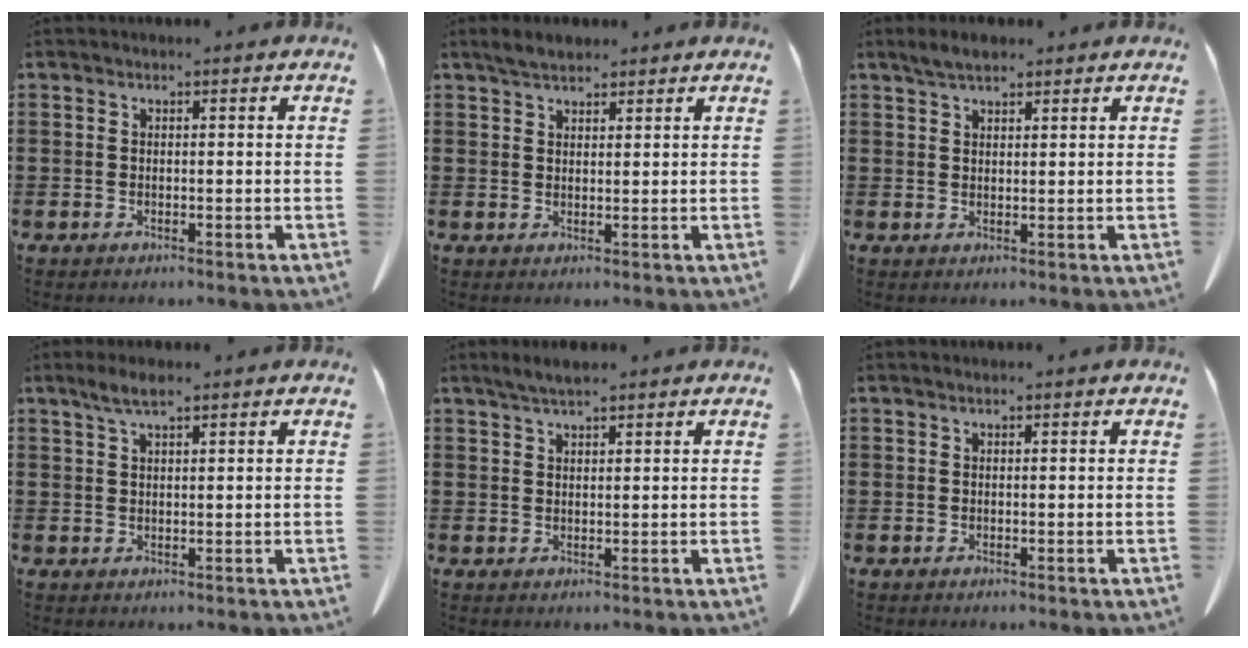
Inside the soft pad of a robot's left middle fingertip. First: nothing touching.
{"total": 2.8, "force": [2.4, 0.8, 1.1], "torque": [-0.026, 0.004, 0.046]}
{"total": 2.6, "force": [2.2, 0.7, 1.3], "torque": [-0.030, 0.005, 0.040]}
{"total": 3.1, "force": [2.0, 0.5, 2.3], "torque": [-0.049, 0.002, 0.036]}
{"total": 2.4, "force": [2.0, 0.3, 1.3], "torque": [-0.030, 0.003, 0.037]}
{"total": 0.0}